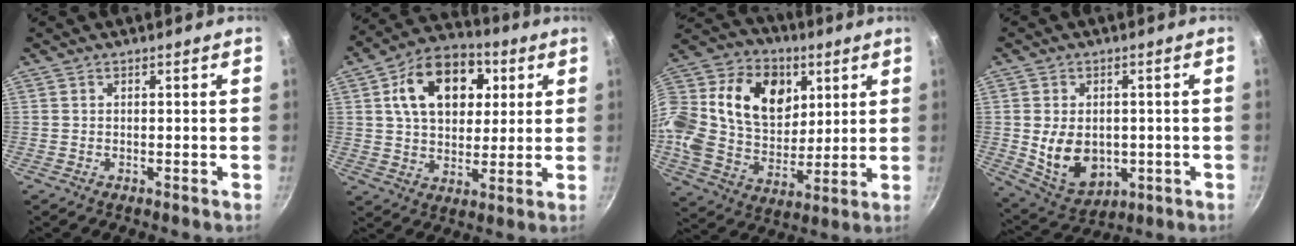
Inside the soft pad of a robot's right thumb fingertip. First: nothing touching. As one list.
[{"total": 17.7, "force": [5.4, 12.1, 11.7], "torque": [-0.150, 0.006, 0.077]}, {"total": 28.9, "force": [8.7, 20.8, 18.0], "torque": [-0.349, 0.013, 0.149]}, {"total": 11.6, "force": [-1.0, 8.3, 8.0], "torque": [-0.115, -0.009, 0.007]}]